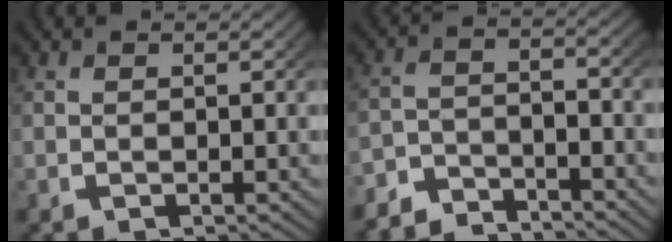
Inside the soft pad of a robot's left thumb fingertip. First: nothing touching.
{"total": 4.3, "force": [-3.9, 1.4, 0.7], "torque": [-0.008, -0.014, -0.075]}